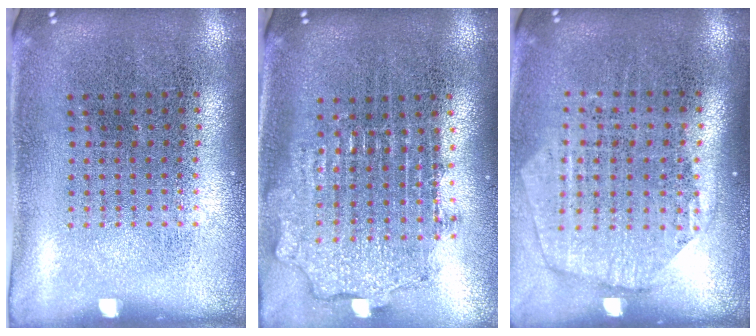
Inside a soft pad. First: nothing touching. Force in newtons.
{"total": 1.9, "press": 1.5, "slide": 1.2}
{"total": 1.8, "press": 1.6, "slide": 0.8}